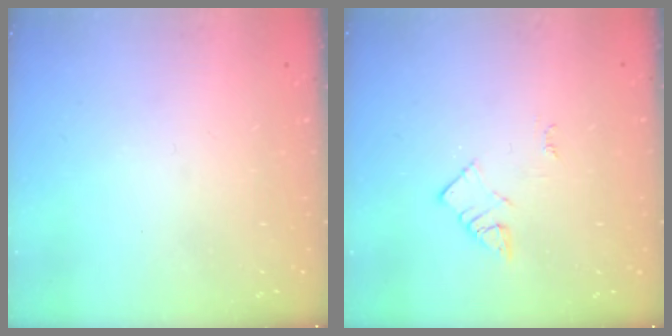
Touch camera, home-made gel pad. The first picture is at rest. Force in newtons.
{"total": 2.3, "press": 2.3, "slide": 0.3}